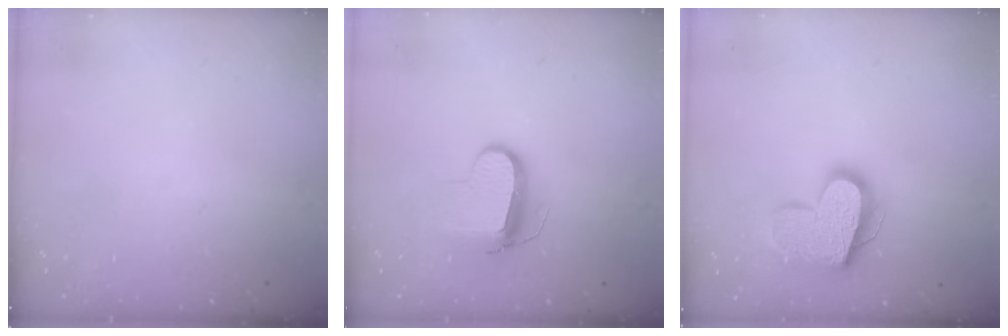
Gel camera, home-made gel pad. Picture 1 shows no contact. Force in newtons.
{"total": 9.6, "press": 9.5, "slide": 0.9}
{"total": 17.7, "press": 17.7, "slide": 1.5}